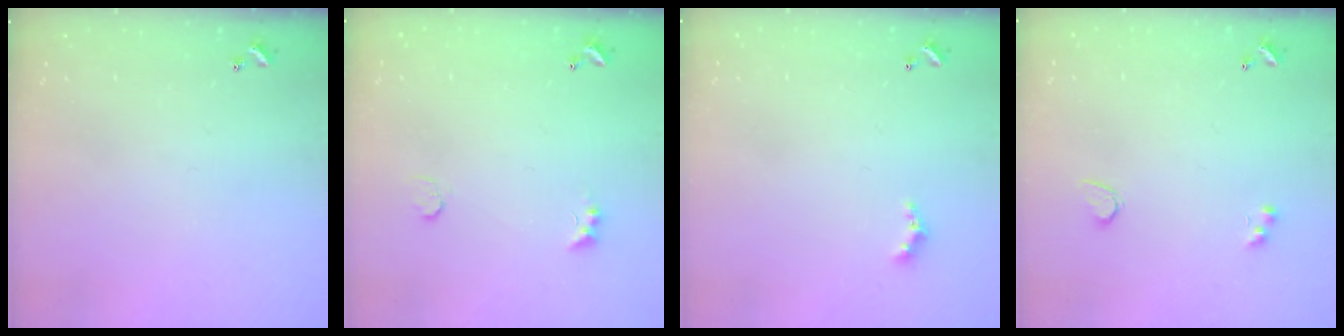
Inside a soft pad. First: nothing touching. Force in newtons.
{"total": 1.9, "press": 1.8, "slide": 0.5}
{"total": 2.8, "press": 2.7, "slide": 0.6}
{"total": 2.8, "press": 2.6, "slide": 1.2}